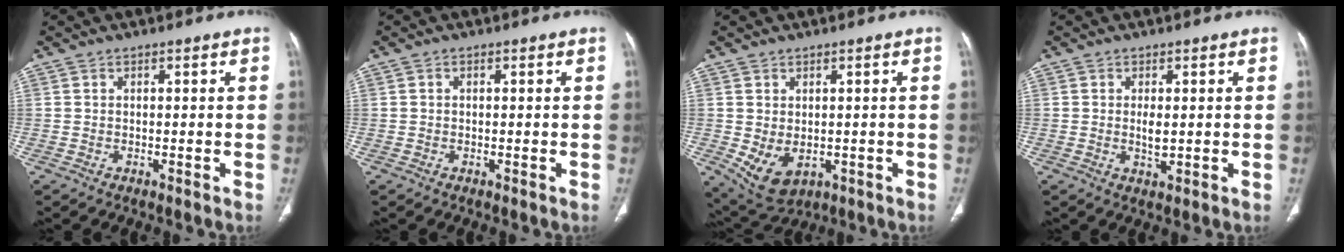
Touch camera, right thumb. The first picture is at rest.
{"total": 0.0}
{"total": 7.1, "force": [-1.1, 4.8, 5.0], "torque": [-0.081, -0.008, 0.006]}
{"total": 2.6, "force": [0.2, 1.0, 2.4], "torque": [-0.048, -0.007, 0.006]}